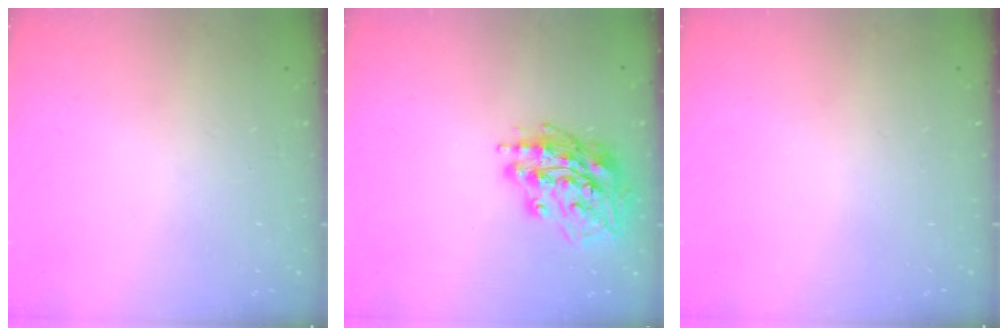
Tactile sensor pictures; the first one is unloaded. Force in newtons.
{"total": 16.0, "press": 16.0, "slide": 1.4}
{"total": 0.0}